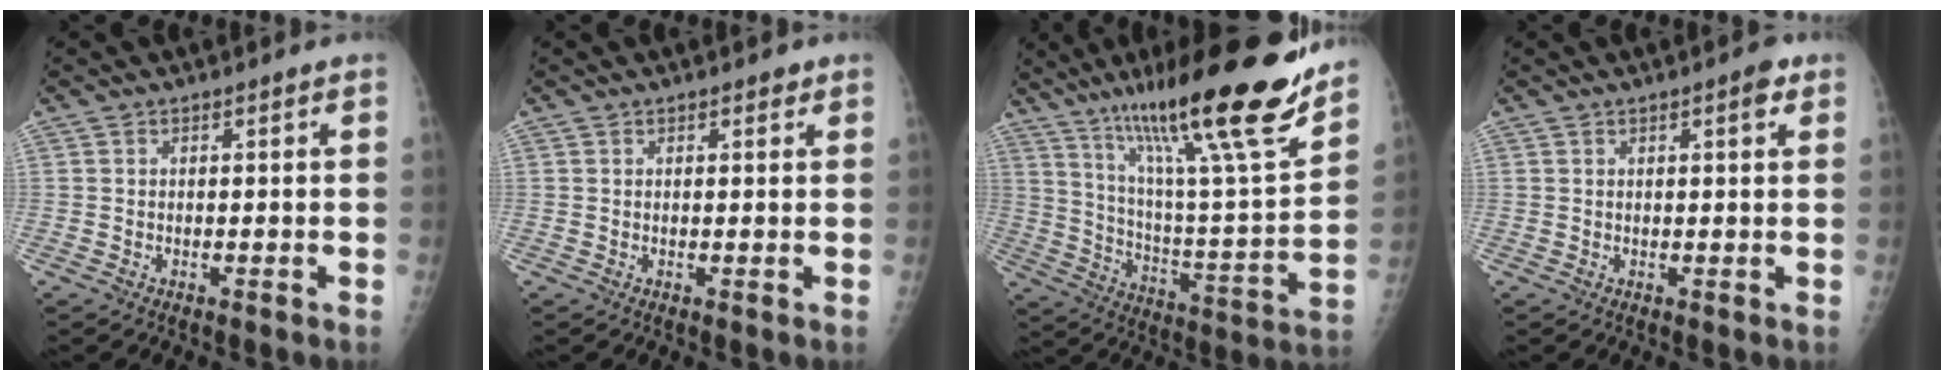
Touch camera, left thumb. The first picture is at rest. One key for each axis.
{"total": 1.4, "fx": 1.0, "fy": 0.5, "fz": 0.9, "tx": -0.008, "ty": -0.003, "tz": 0.011}
{"total": 27.2, "fx": 19.2, "fy": 2.8, "fz": 19.1, "tx": -0.288, "ty": -0.075, "tz": 0.315}
{"total": 2.6, "fx": 1.3, "fy": 0.6, "fz": 2.2, "tx": -0.026, "ty": -0.003, "tz": 0.015}